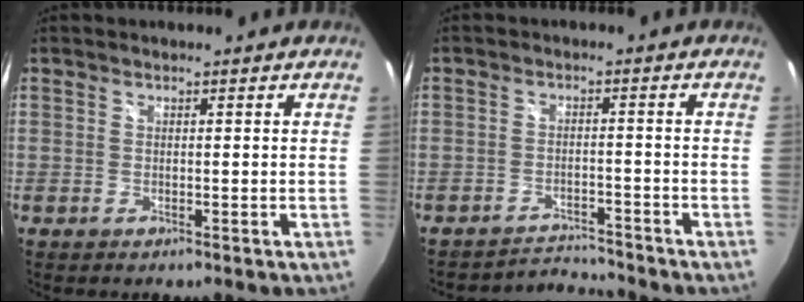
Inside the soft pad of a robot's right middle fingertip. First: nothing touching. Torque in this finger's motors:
{"motor_torque": [-0.27, -0.26, -0.13, -0.02]}